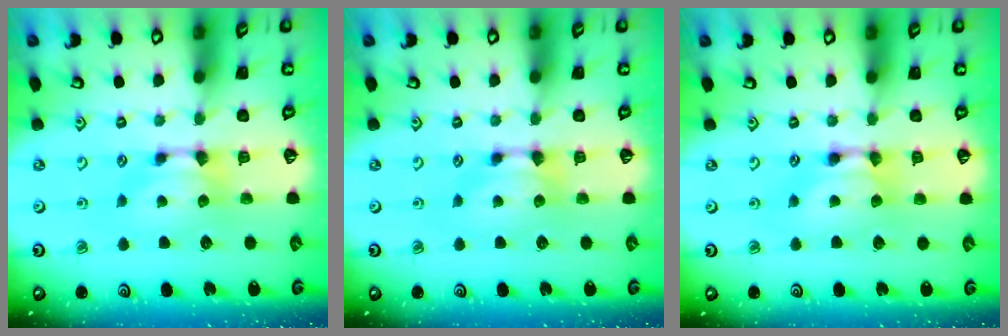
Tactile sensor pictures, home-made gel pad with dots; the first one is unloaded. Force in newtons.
{"total": 0.0}
{"total": 1.9, "press": 1.9, "slide": 0.1}